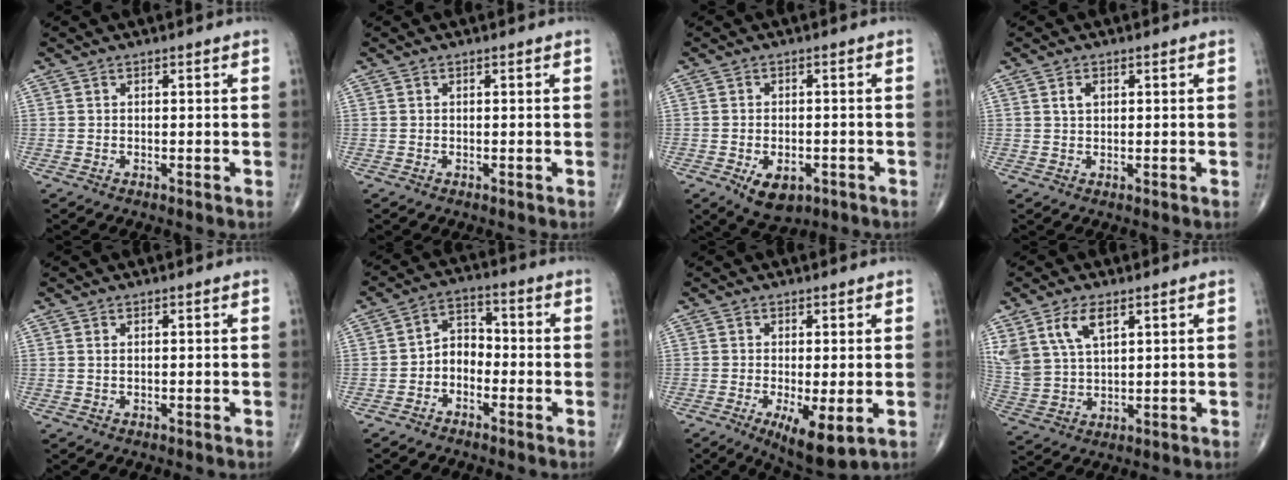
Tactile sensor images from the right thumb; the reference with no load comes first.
{"total": 0.0}
{"total": 6.8, "force": [-2.8, 4.0, 4.7], "torque": [-0.066, 0.005, -0.034]}
{"total": 2.0, "force": [0.7, 1.3, 1.3], "torque": [-0.023, 0.001, 0.014]}
{"total": 0.5, "force": [0.3, 0.2, 0.4], "torque": [-0.006, 0.002, 0.007]}
{"total": 5.4, "force": [-1.9, 4.0, 3.1], "torque": [-0.029, 0.032, -0.048]}
{"total": 7.8, "force": [-2.1, 2.5, 7.1], "torque": [-0.116, -0.024, -0.028]}
{"total": 10.1, "force": [5.3, 5.4, 6.7], "torque": [-0.134, -0.012, 0.117]}